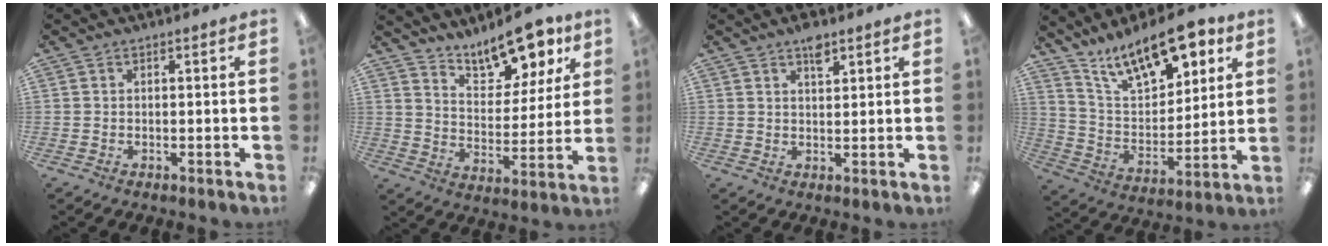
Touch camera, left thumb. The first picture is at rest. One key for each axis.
{"total": 13.4, "fx": 11.0, "fy": 5.3, "fz": 5.5, "tx": -0.074, "ty": -0.074, "tz": 0.196}
{"total": 4.1, "fx": 2.8, "fy": 1.6, "fz": 2.5, "tx": -0.031, "ty": -0.011, "tz": 0.045}
{"total": 17.1, "fx": 12.5, "fy": 6.7, "fz": 9.7, "tx": -0.161, "ty": -0.070, "tz": 0.215}